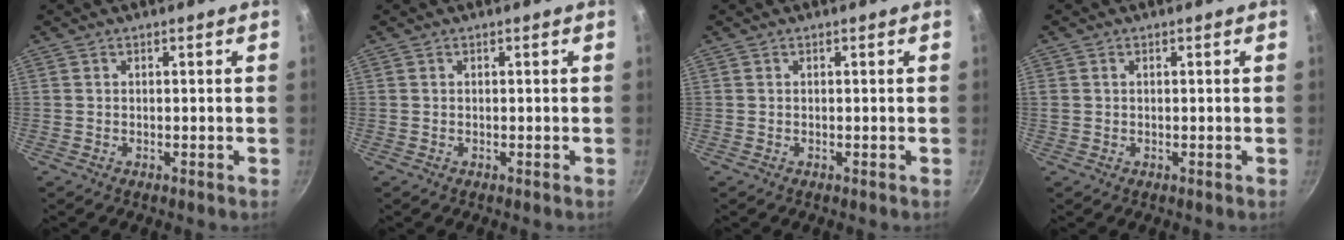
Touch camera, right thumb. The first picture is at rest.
{"total": 0.0}
{"total": 0.0}
{"total": 0.9, "force": [0.3, 0.7, 0.4], "torque": [-0.007, 0.004, 0.004]}